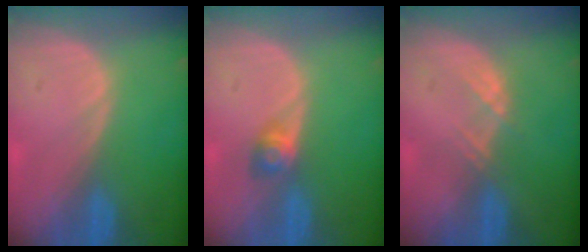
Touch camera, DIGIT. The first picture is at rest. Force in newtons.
{"total": 2.8, "press": 2.6, "slide": 1.2}
{"total": 1.9, "press": 1.8, "slide": 0.8}